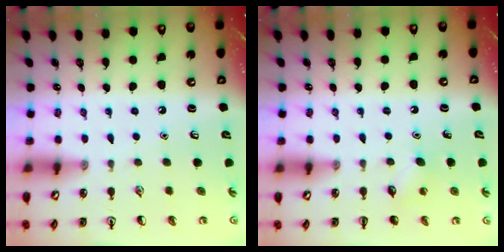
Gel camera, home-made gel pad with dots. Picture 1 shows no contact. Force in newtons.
{"total": 2.9, "press": 2.8, "slide": 0.7}